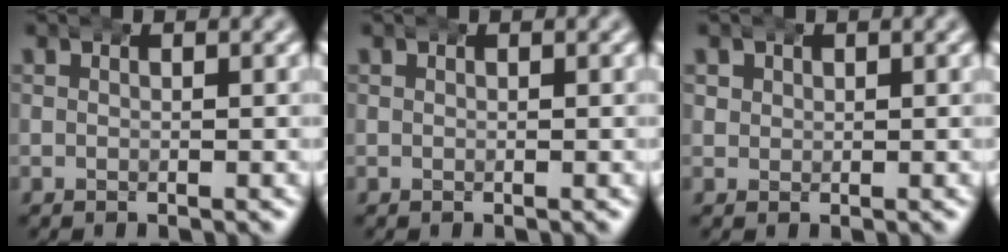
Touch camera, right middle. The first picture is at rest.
{"total": 0.0}
{"total": 1.7, "force": [0.5, 1.5, 0.5], "torque": [-0.012, -0.004, 0.013]}